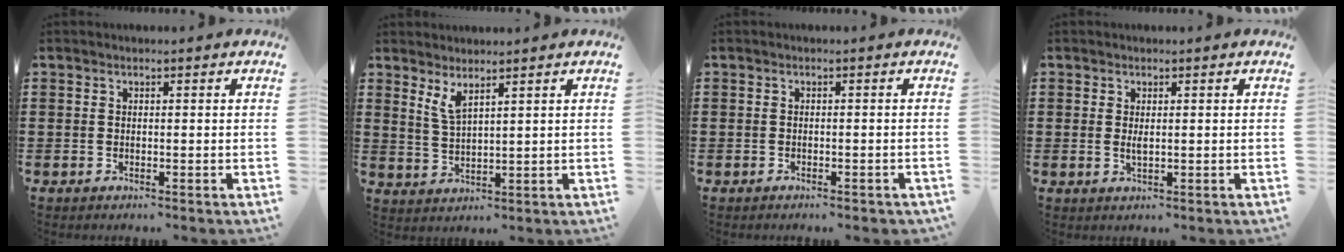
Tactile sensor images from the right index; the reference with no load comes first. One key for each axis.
{"total": 3.0, "fx": 2.3, "fy": 0.5, "fz": 1.8, "tx": -0.041, "ty": 0.003, "tz": 0.042}
{"total": 0.8, "fx": -0.8, "fy": 0.2, "fz": 0.2, "tx": -0.009, "ty": -0.002, "tz": -0.015}
{"total": 1.4, "fx": 0.4, "fy": 0.4, "fz": 1.3, "tx": -0.025, "ty": 0.002, "tz": 0.006}